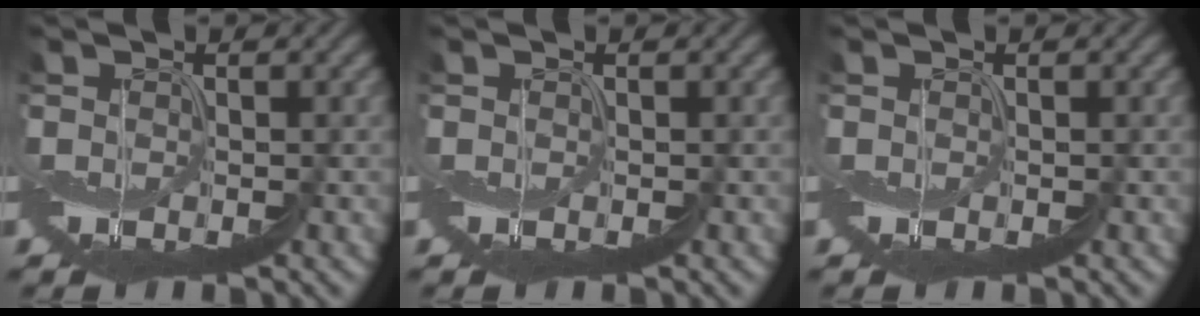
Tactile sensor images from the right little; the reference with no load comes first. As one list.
[{"total": 0.0}, {"total": 0.0}]